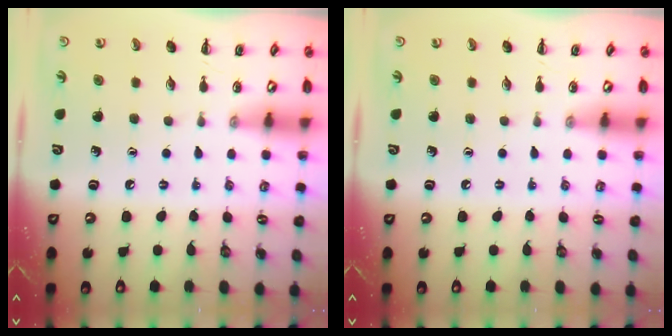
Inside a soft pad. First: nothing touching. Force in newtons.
{"total": 0.0}